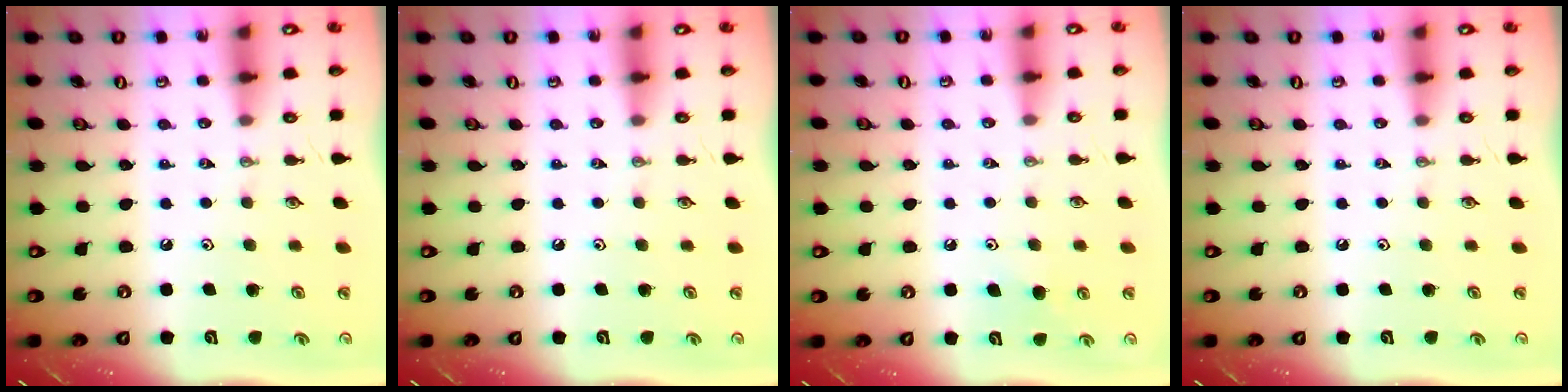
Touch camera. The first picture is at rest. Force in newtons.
{"total": 0.0}
{"total": 5.5, "press": 5.4, "slide": 1.2}
{"total": 0.0}